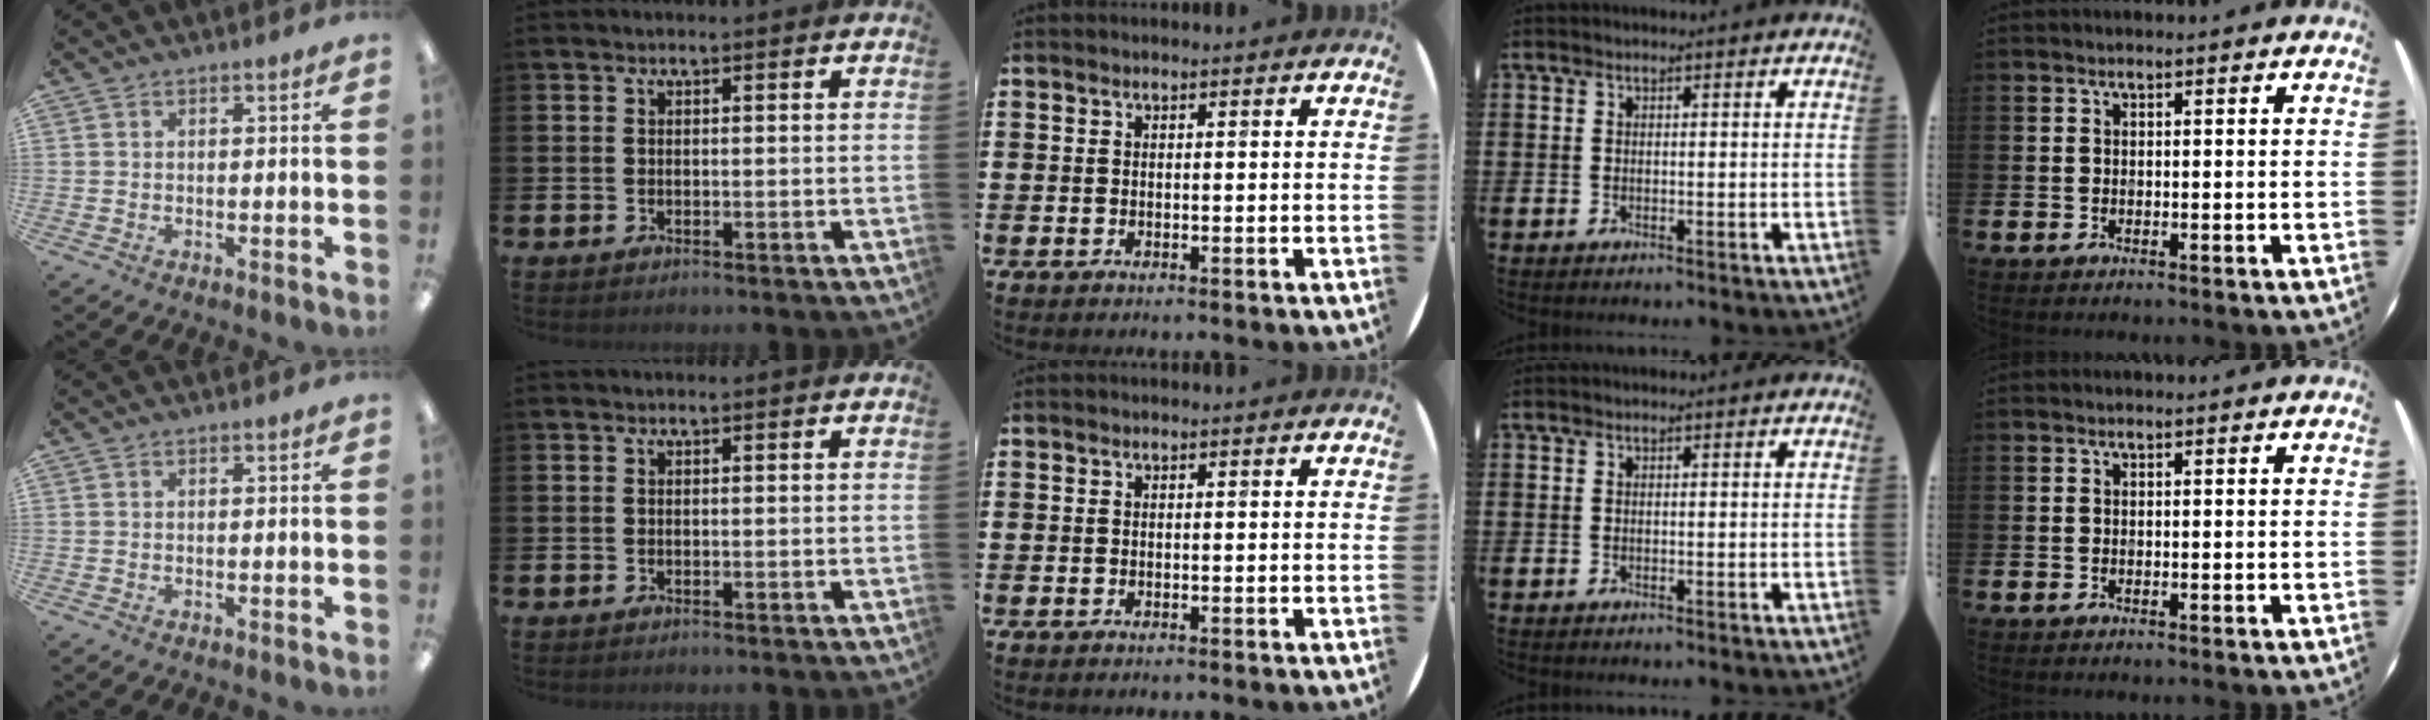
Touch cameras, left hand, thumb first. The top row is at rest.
{}